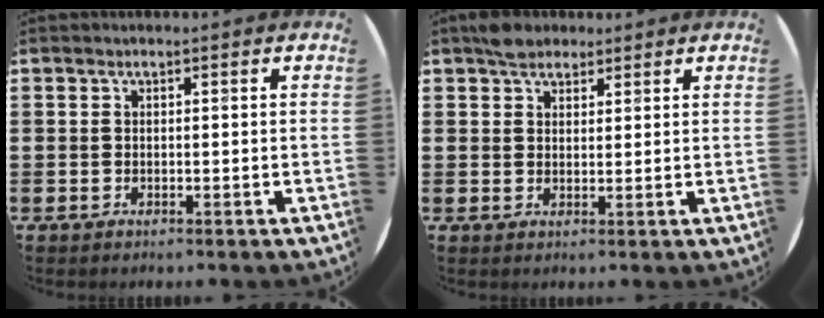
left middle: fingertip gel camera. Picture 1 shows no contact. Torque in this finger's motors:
{"motor_torque": [0.59, -0.49, 0.06, 0.07]}